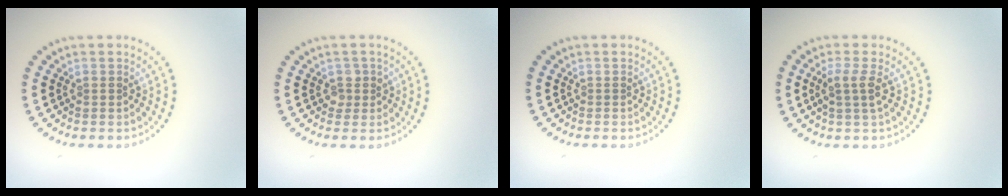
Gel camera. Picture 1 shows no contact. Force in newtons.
{"total": 1.3, "press": 1.2, "slide": 0.7}
{"total": 0.0}
{"total": 2.1, "press": 1.7, "slide": 1.2}